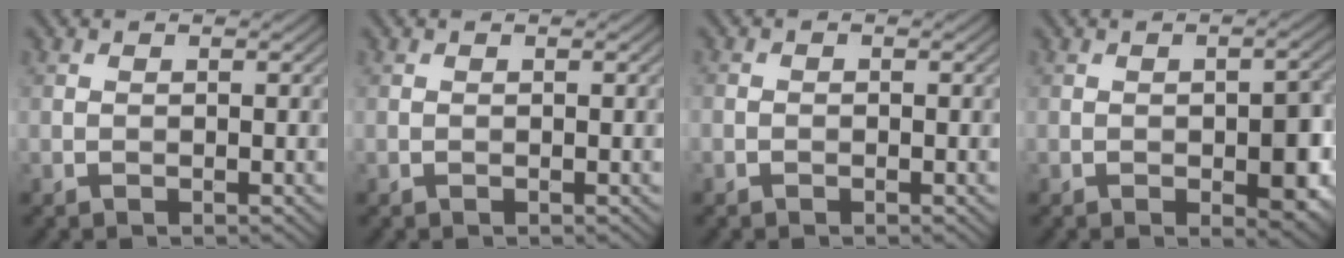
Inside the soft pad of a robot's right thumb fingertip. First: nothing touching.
{"total": 0.0}
{"total": 0.6, "force": [-0.4, 0.4, 0.2], "torque": [-0.001, -0.003, -0.008]}
{"total": 5.7, "force": [-1.4, 2.7, 4.8], "torque": [-0.061, -0.006, -0.014]}